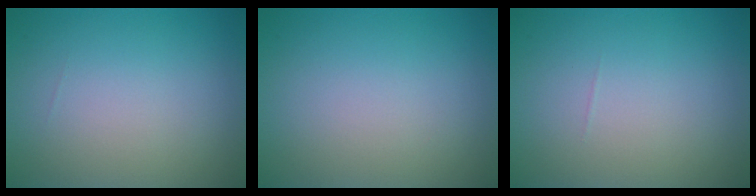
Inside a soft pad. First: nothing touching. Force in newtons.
{"total": 0.0}
{"total": 0.0}